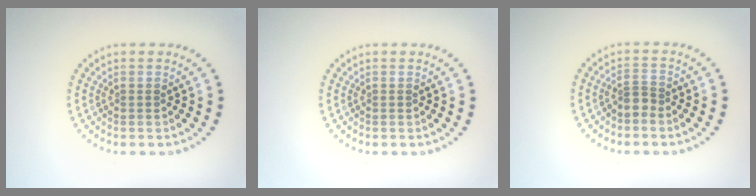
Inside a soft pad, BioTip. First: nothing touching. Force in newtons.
{"total": 0.0}
{"total": 1.1, "press": 0.7, "slide": 0.9}